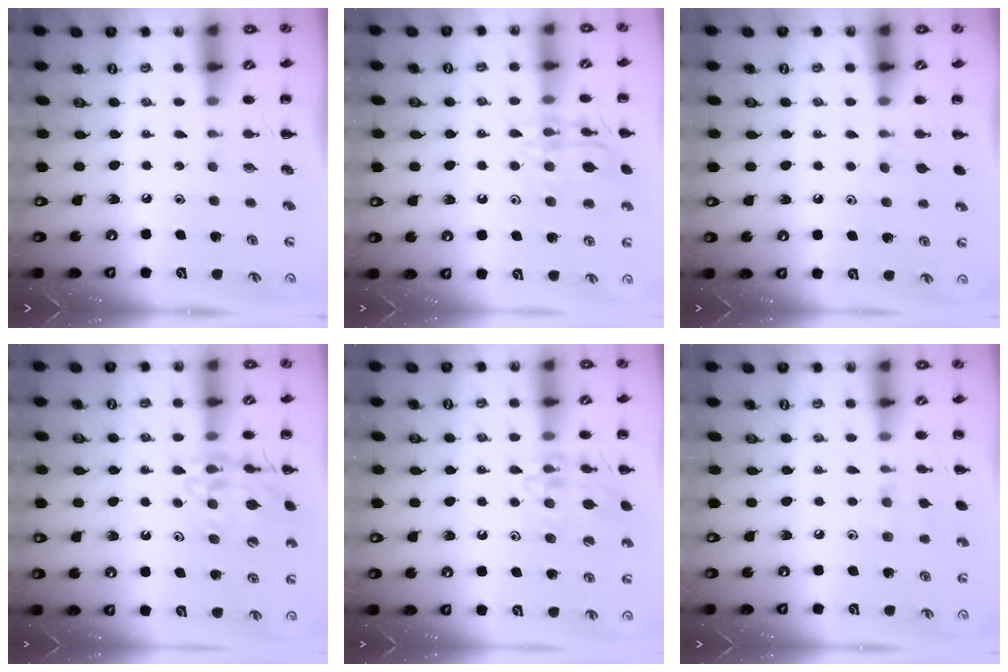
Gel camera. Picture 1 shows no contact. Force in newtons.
{"total": 14.2, "press": 14.1, "slide": 0.9}
{"total": 3.7, "press": 3.3, "slide": 1.5}
{"total": 13.9, "press": 13.8, "slide": 1.9}
{"total": 14.9, "press": 14.8, "slide": 1.2}
{"total": 4.9, "press": 4.6, "slide": 1.5}